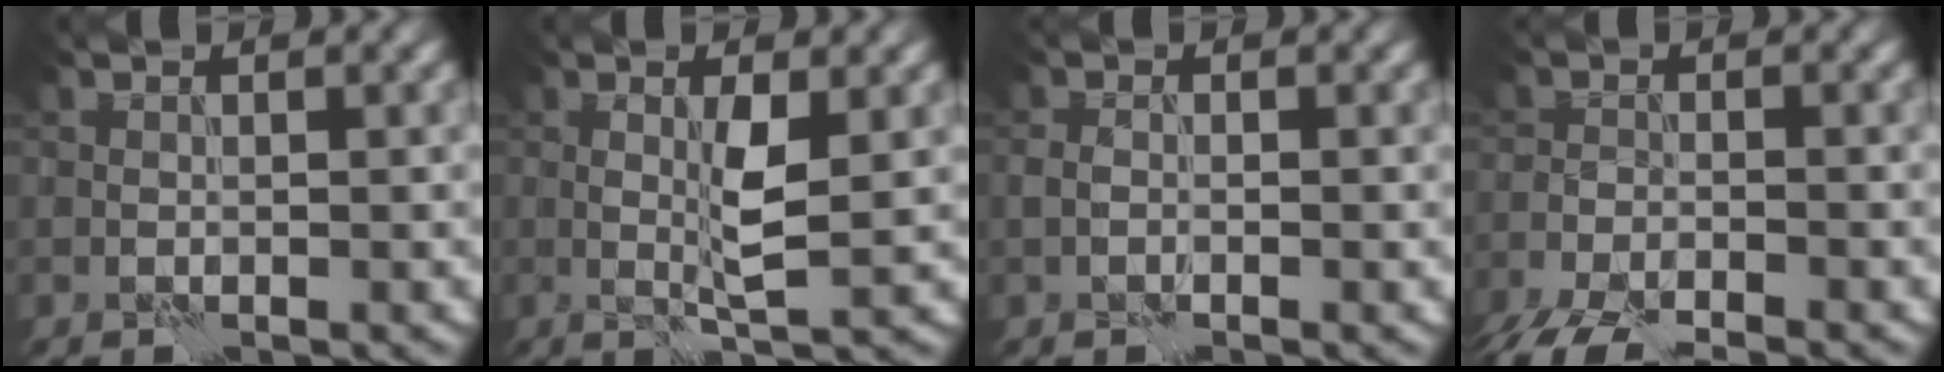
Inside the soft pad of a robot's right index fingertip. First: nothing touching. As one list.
[{"total": 2.8, "force": [0.5, 0.1, 2.7], "torque": [-0.056, -0.003, 0.011]}, {"total": 0.9, "force": [-0.2, 0.5, 0.7], "torque": [-0.015, 0.001, -0.006]}, {"total": 4.9, "force": [-4.2, 1.2, 2.3], "torque": [-0.040, -0.028, -0.080]}]